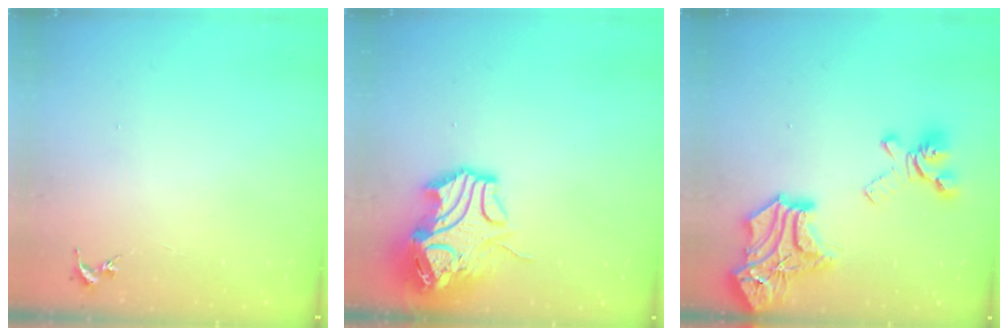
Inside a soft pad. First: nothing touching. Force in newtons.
{"total": 13.9, "press": 13.8, "slide": 2.1}
{"total": 24.6, "press": 24.6, "slide": 0.7}